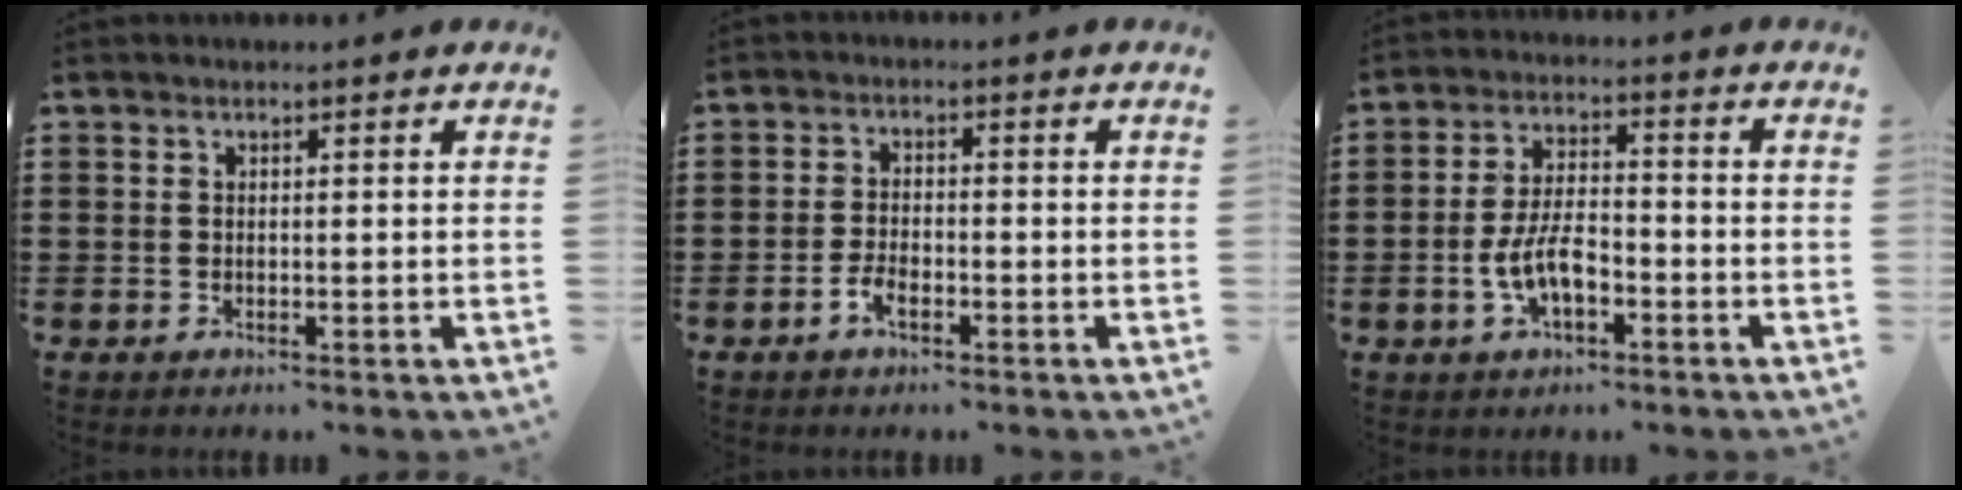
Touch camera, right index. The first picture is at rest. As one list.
[{"total": 2.7, "force": [-1.5, 1.2, 1.9], "torque": [-0.042, -0.001, -0.031]}, {"total": 6.5, "force": [-2.4, 3.0, 5.3], "torque": [-0.123, -0.001, -0.052]}]